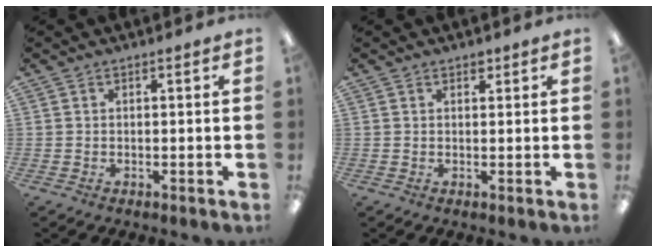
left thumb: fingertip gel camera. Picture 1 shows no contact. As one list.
[{"total": 1.3, "force": [1.1, 0.7, 0.4], "torque": [0.000, -0.002, 0.018]}]